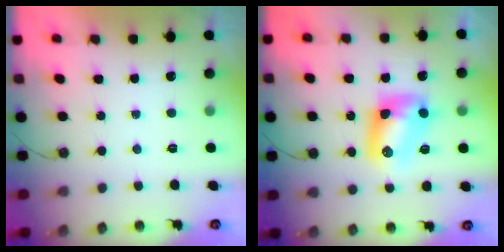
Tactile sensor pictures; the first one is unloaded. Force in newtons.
{"total": 9.6, "press": 9.5, "slide": 1.2}